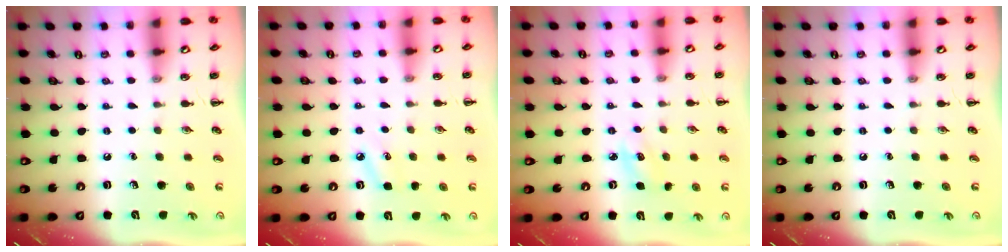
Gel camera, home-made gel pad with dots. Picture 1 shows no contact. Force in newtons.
{"total": 5.2, "press": 5.0, "slide": 1.4}
{"total": 4.9, "press": 4.7, "slide": 1.2}
{"total": 0.0}